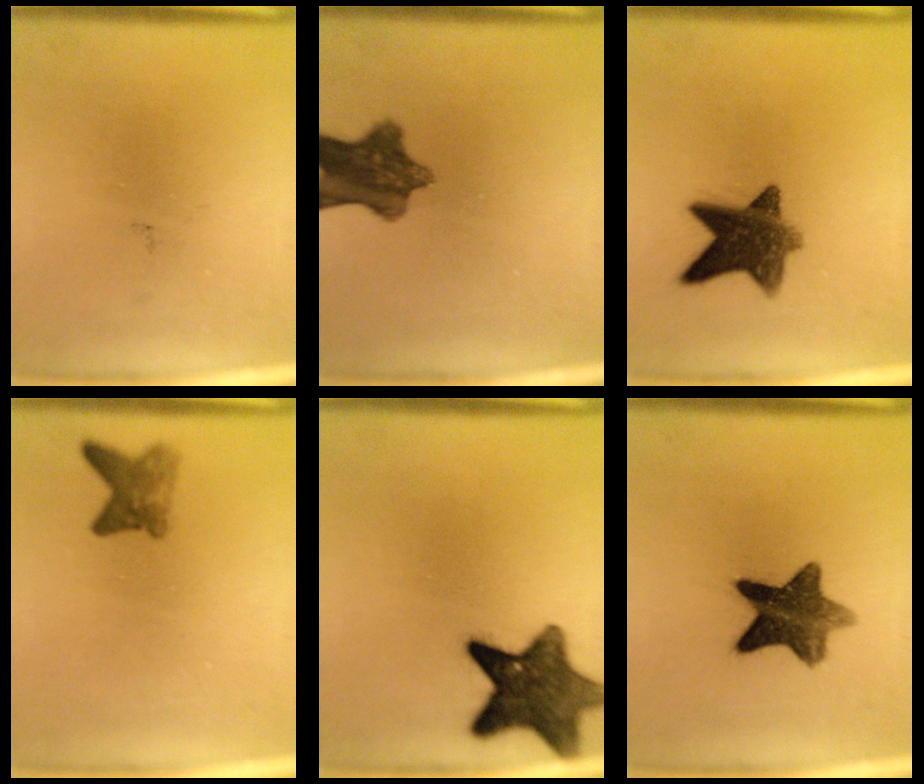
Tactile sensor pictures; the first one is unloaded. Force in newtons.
{"total": 9.3}
{"total": 9.9}
{"total": 3.2}
{"total": 11.1}
{"total": 10.1}